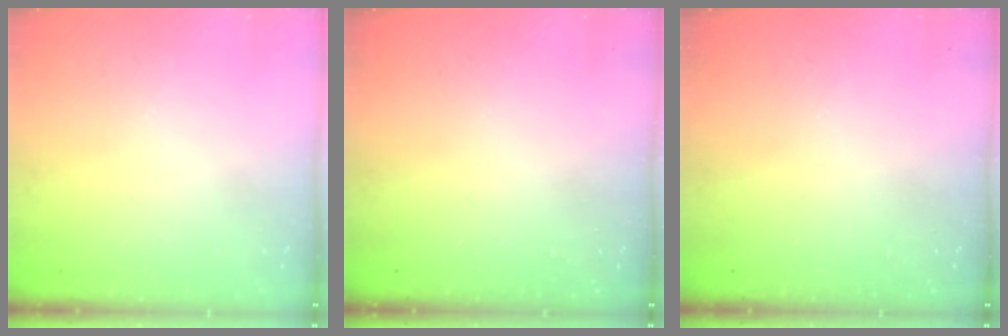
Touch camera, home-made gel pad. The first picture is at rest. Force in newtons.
{"total": 0.0}
{"total": 0.0}